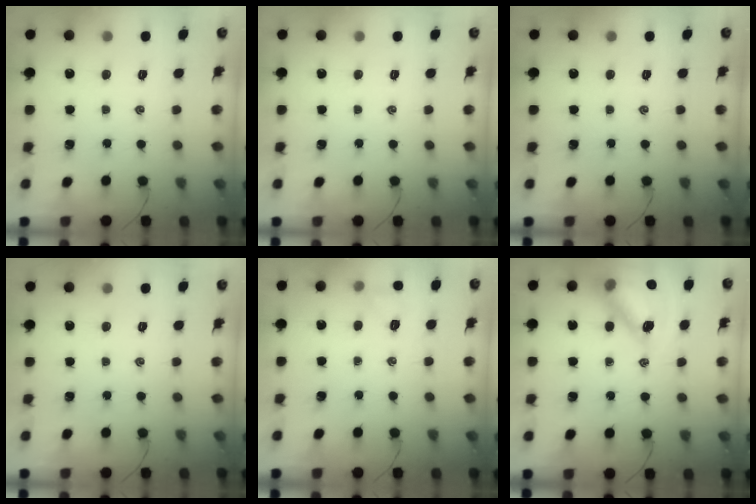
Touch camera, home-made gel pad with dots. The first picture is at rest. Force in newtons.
{"total": 0.0}
{"total": 0.0}
{"total": 0.0}
{"total": 6.2, "press": 6.0, "slide": 1.6}
{"total": 16.6, "press": 16.5, "slide": 2.1}